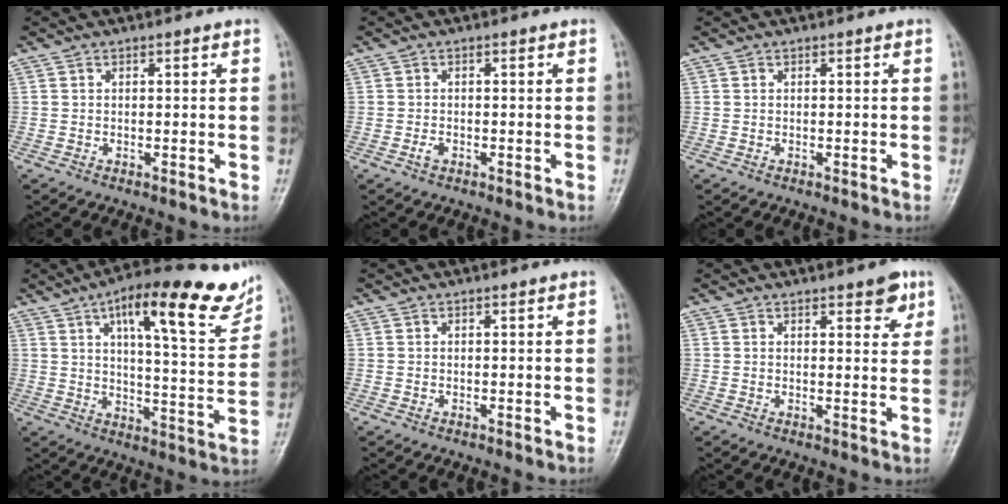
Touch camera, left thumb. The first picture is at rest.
{"total": 1.1, "force": [-0.5, 0.7, 0.7], "torque": [-0.015, 0.002, -0.012]}
{"total": 0.0}
{"total": 20.4, "force": [11.8, 5.4, 15.8], "torque": [-0.188, -0.037, 0.168]}
{"total": 0.0}
{"total": 4.8, "force": [2.8, 1.9, 3.4], "torque": [-0.026, -0.012, 0.031]}